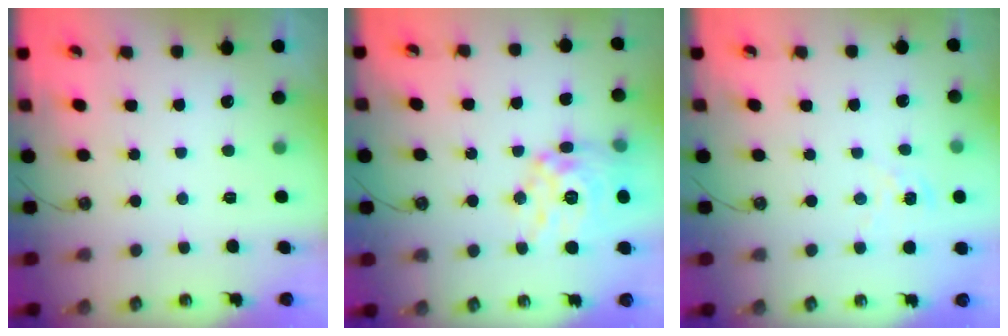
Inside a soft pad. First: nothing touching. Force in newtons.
{"total": 15.6, "press": 15.5, "slide": 1.4}
{"total": 1.9, "press": 1.9, "slide": 0.2}